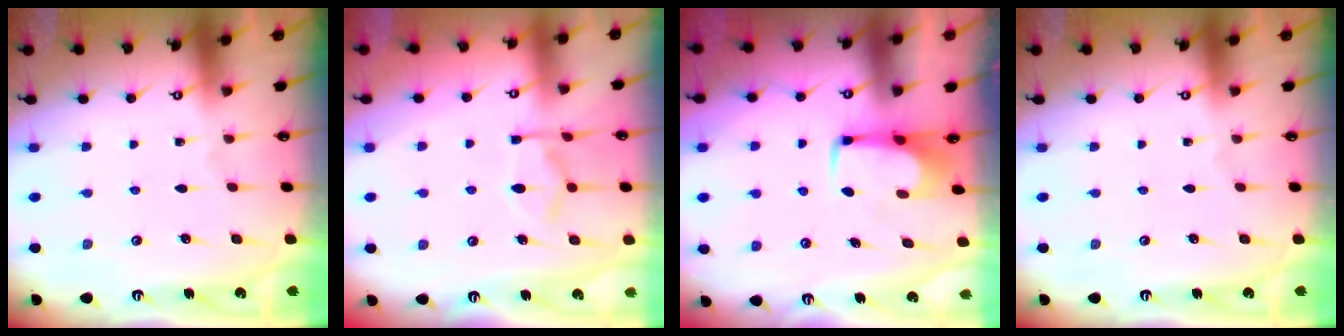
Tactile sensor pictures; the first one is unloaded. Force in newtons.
{"total": 7.0, "press": 6.9, "slide": 1.3}
{"total": 1.6, "press": 1.4, "slide": 0.7}
{"total": 0.0}